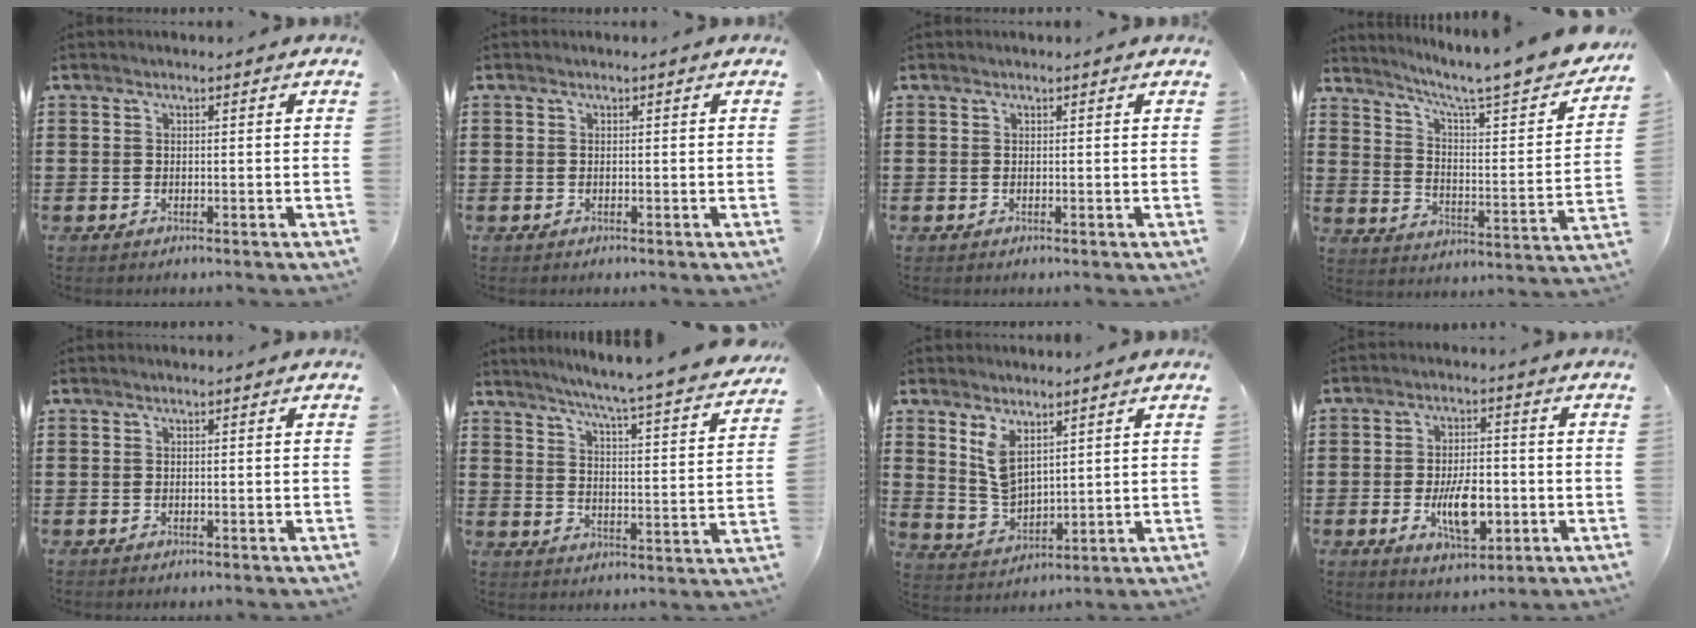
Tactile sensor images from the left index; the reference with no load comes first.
{"total": 0.0}
{"total": 0.0}
{"total": 6.8, "force": [5.7, 0.4, 3.7], "torque": [-0.083, -0.049, 0.084]}
{"total": 0.0}
{"total": 5.3, "force": [4.8, -1.1, 1.8], "torque": [-0.060, -0.047, 0.073]}
{"total": 5.7, "force": [3.4, 3.0, 3.5], "torque": [-0.079, -0.009, 0.060]}
{"total": 8.2, "force": [-2.0, 4.0, 6.9], "torque": [-0.113, -0.002, -0.038]}